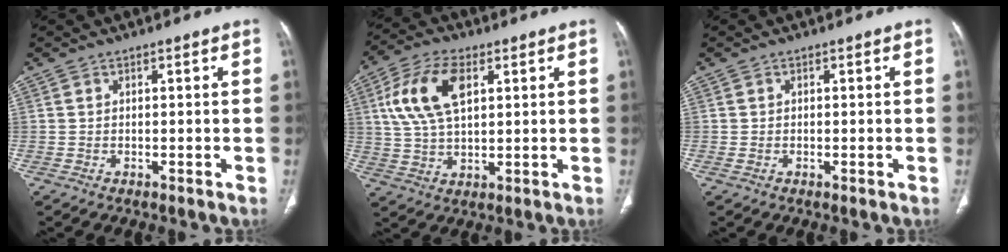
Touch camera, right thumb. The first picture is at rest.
{"total": 12.4, "force": [3.9, 6.6, 9.7], "torque": [-0.193, 0.003, 0.074]}
{"total": 0.7, "force": [-0.2, 0.4, 0.5], "torque": [-0.013, 0.001, -0.002]}